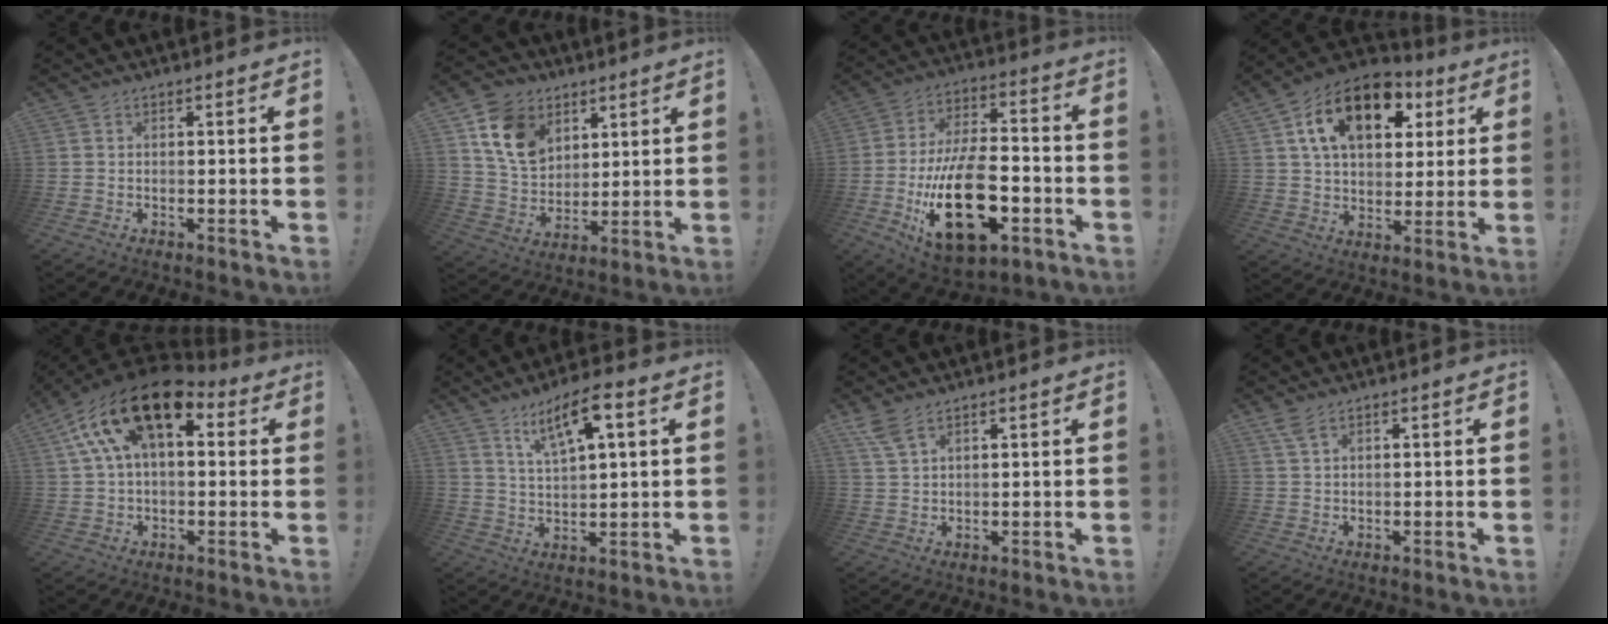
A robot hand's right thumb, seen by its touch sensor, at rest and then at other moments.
{"total": 14.7, "force": [7.5, 10.5, 7.0], "torque": [-0.122, -0.024, 0.150]}
{"total": 26.2, "force": [-8.0, 13.9, 20.6], "torque": [-0.376, 0.043, -0.119]}
{"total": 18.0, "force": [7.9, 11.0, 11.9], "torque": [-0.194, -0.018, 0.142]}
{"total": 18.7, "force": [8.9, 9.4, 13.4], "torque": [-0.241, -0.041, 0.156]}
{"total": 10.0, "force": [5.3, 2.6, 8.0], "torque": [-0.135, -0.020, 0.089]}
{"total": 4.8, "force": [3.4, 1.5, 3.0], "torque": [-0.062, -0.015, 0.065]}
{"total": 2.9, "force": [1.9, 1.0, 2.0], "torque": [-0.039, -0.005, 0.035]}